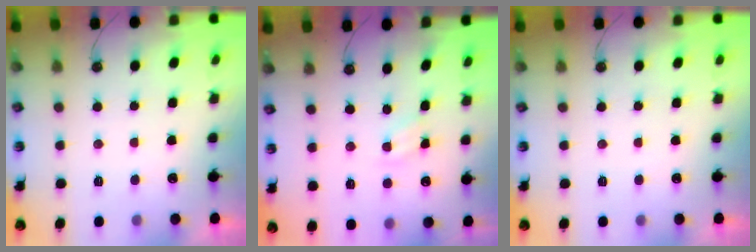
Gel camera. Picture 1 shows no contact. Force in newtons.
{"total": 2.0, "press": 2.0, "slide": 0.3}
{"total": 0.0}